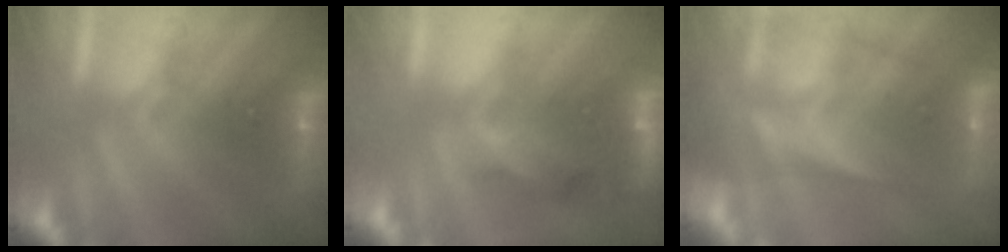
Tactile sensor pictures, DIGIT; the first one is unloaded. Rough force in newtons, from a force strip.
{"total": 7.8}
{"total": 6.9}